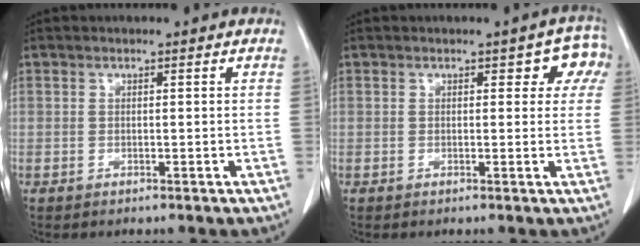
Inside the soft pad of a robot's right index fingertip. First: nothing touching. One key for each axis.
{"total": 4.2, "fx": 1.8, "fy": 2.5, "fz": 2.8, "tx": -0.011, "ty": 0.012, "tz": 0.011}